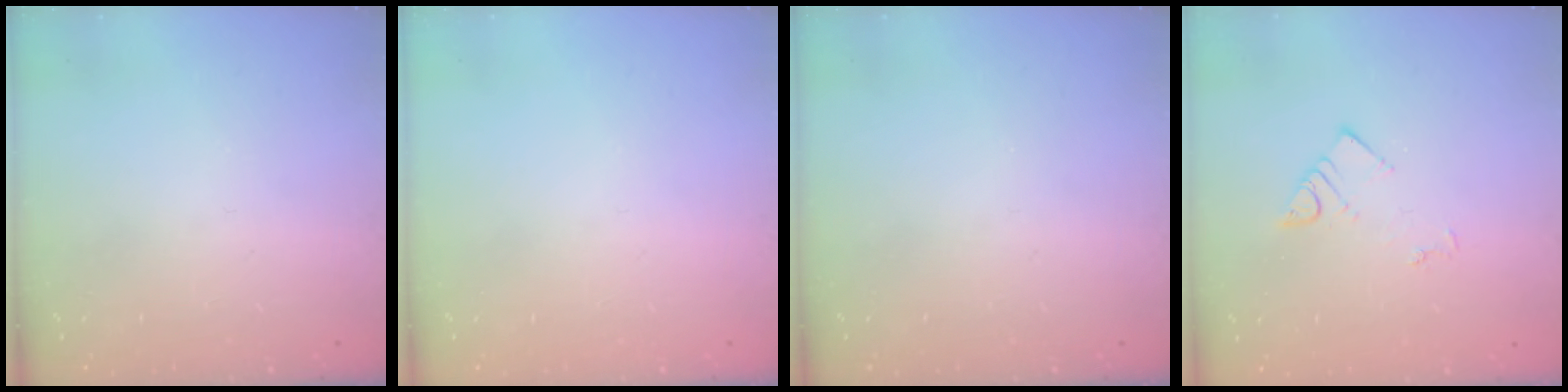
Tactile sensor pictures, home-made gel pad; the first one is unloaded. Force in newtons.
{"total": 0.0}
{"total": 0.0}
{"total": 4.1, "press": 4.1, "slide": 0.2}